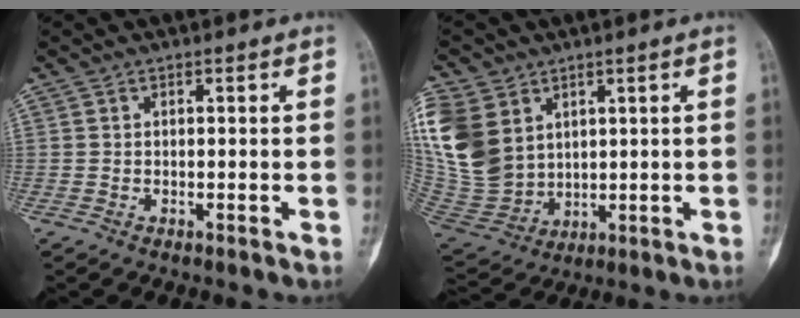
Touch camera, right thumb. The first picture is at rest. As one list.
[{"total": 19.4, "force": [6.5, 14.8, 10.6], "torque": [-0.251, -0.011, 0.151]}]